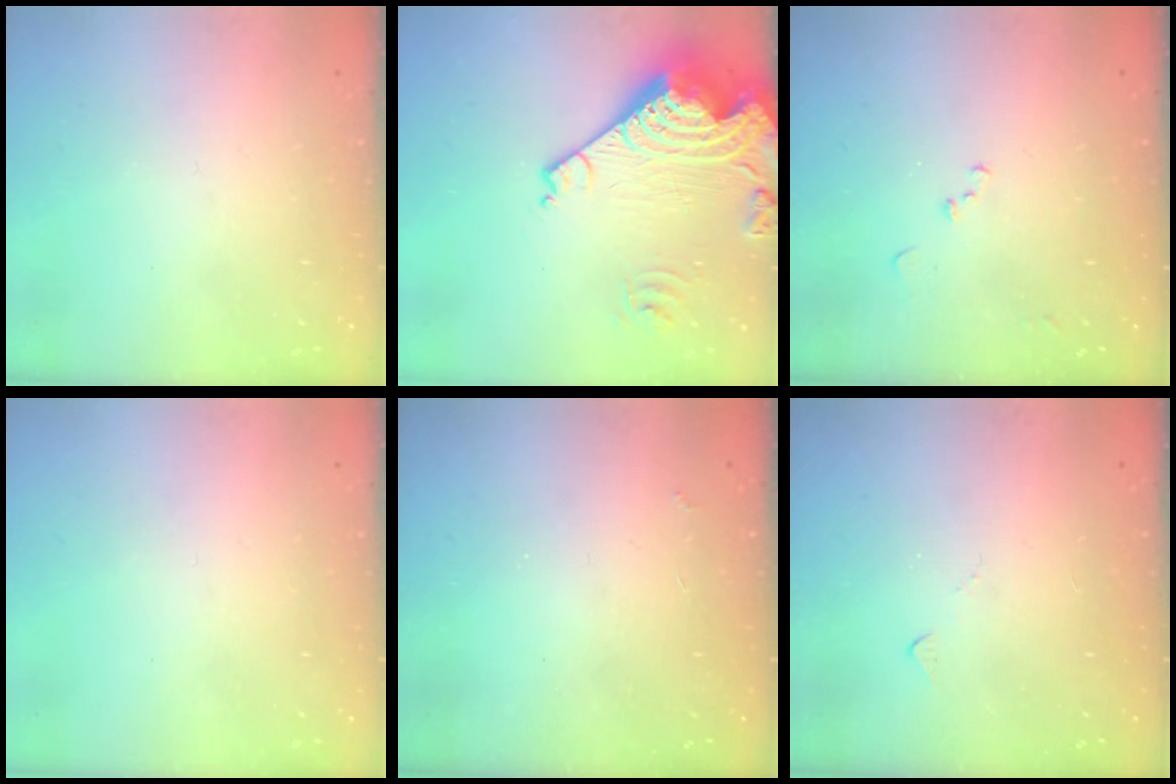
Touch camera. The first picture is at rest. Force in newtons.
{"total": 22.2, "press": 22.0, "slide": 2.9}
{"total": 8.6, "press": 8.6, "slide": 0.9}
{"total": 0.0}
{"total": 2.7, "press": 2.7, "slide": 0.5}
{"total": 5.0, "press": 5.0, "slide": 0.7}